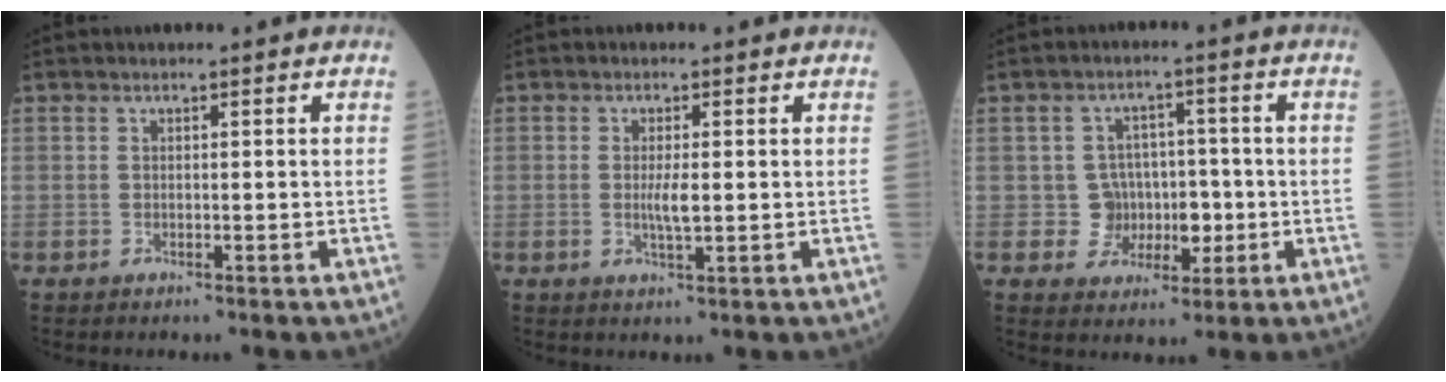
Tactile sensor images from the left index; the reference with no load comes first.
{"total": 2.5, "force": [0.0, 0.4, 2.5], "torque": [-0.043, -0.003, 0.002]}
{"total": 5.5, "force": [-0.7, 5.2, 1.4], "torque": [-0.006, 0.013, -0.008]}